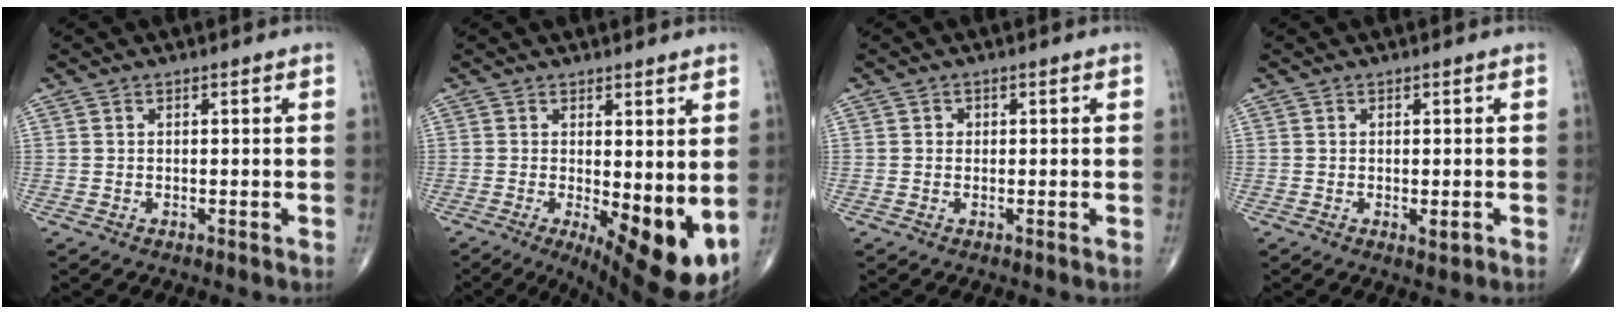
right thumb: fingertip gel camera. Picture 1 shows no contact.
{"total": 12.5, "force": [-1.5, 4.4, 11.6], "torque": [-0.155, -0.029, -0.006]}
{"total": 0.9, "force": [0.1, 0.9, 0.3], "torque": [0.001, 0.002, -0.001]}
{"total": 1.6, "force": [-0.5, 0.7, 1.4], "torque": [-0.019, -0.004, -0.004]}